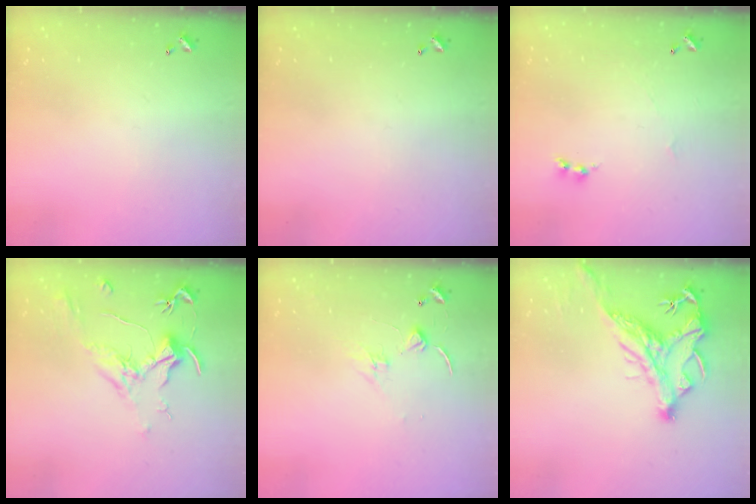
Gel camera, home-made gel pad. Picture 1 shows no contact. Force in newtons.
{"total": 0.0}
{"total": 1.7, "press": 1.6, "slide": 0.6}
{"total": 1.9, "press": 1.7, "slide": 0.9}
{"total": 0.6, "press": 0.5, "slide": 0.3}
{"total": 2.9, "press": 2.5, "slide": 1.4}